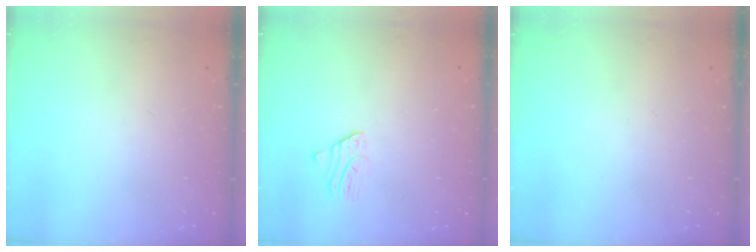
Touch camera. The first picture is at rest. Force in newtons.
{"total": 1.7, "press": 1.7, "slide": 0.3}
{"total": 0.0}